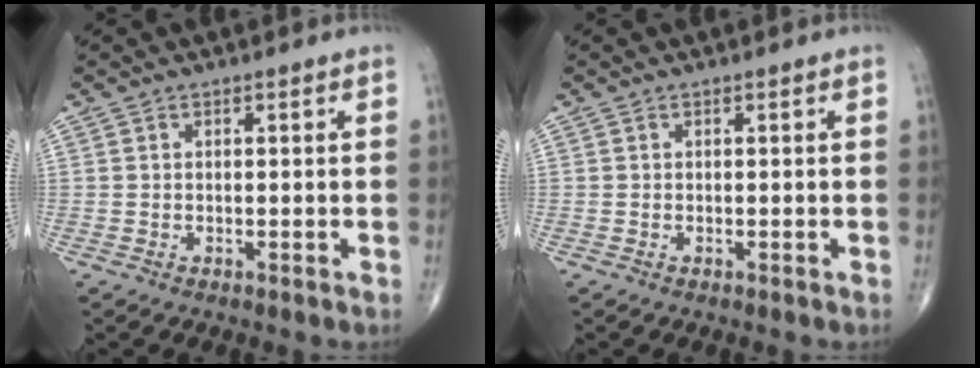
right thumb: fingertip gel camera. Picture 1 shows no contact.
{"total": 0.0}